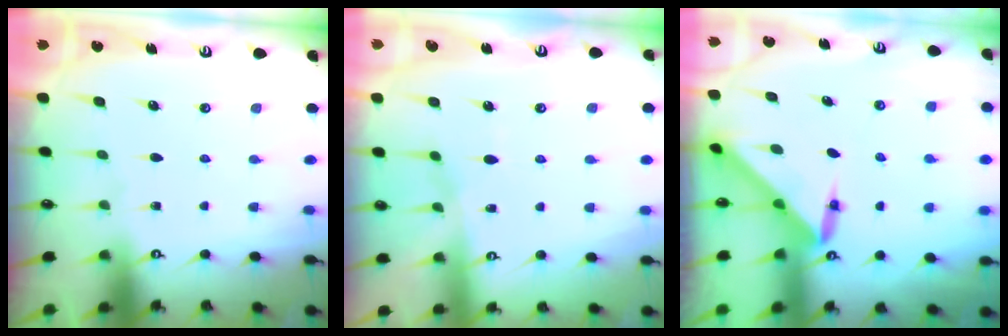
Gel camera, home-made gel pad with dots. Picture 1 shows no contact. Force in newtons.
{"total": 5.6, "press": 5.6, "slide": 0.2}
{"total": 5.0, "press": 4.9, "slide": 0.4}